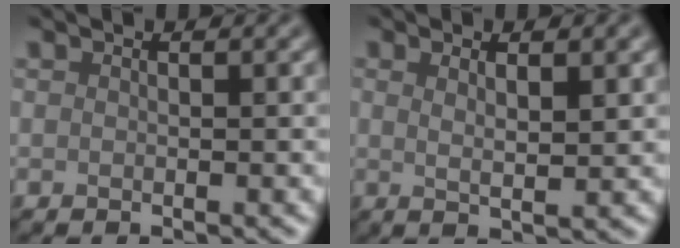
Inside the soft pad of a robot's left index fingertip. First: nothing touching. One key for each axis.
{"total": 3.1, "fx": 1.2, "fy": 0.8, "fz": 2.7, "tx": -0.034, "ty": 0.001, "tz": 0.014}